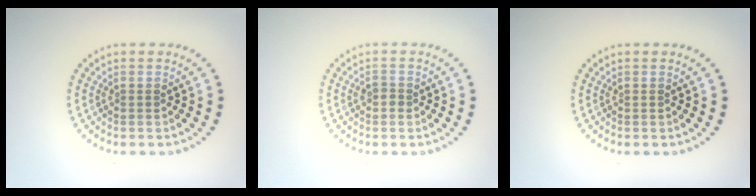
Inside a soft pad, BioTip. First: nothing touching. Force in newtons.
{"total": 0.9, "press": 0.8, "slide": 0.3}
{"total": 0.0}